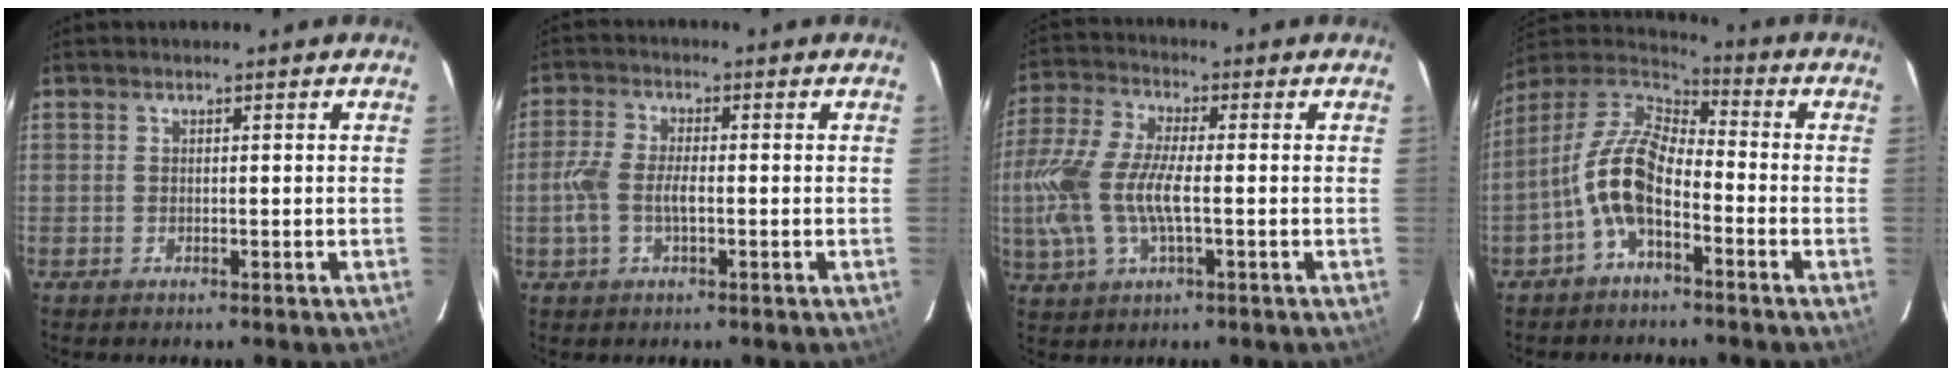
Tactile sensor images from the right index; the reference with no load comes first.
{"total": 5.5, "force": [-1.2, 2.6, 4.7], "torque": [-0.104, 0.005, -0.023]}
{"total": 14.2, "force": [-1.6, 5.5, 13.0], "torque": [-0.284, 0.002, -0.034]}
{"total": 11.1, "force": [-4.3, 4.9, 9.0], "torque": [-0.187, 0.014, -0.089]}